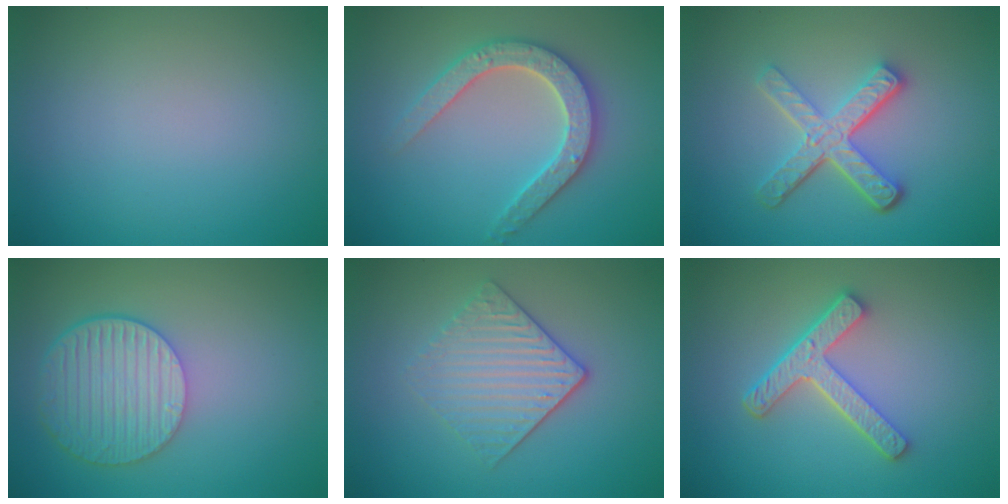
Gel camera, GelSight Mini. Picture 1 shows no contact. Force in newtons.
{"total": 4.6, "press": 4.6, "slide": 0.8}
{"total": 5.0, "press": 3.6, "slide": 3.4}
{"total": 6.1, "press": 4.8, "slide": 3.8}
{"total": 3.6, "press": 3.1, "slide": 1.8}
{"total": 4.4, "press": 3.4, "slide": 2.8}